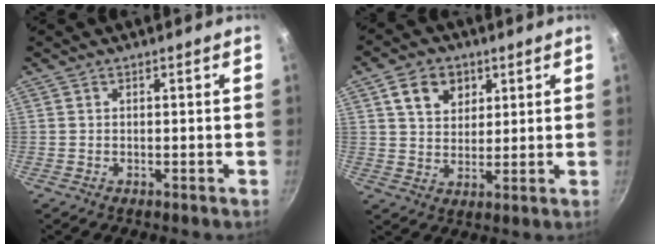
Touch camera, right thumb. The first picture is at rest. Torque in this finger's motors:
{"motor_torque": [-0.82, 0.83, 0.50, -0.09, 0.03]}